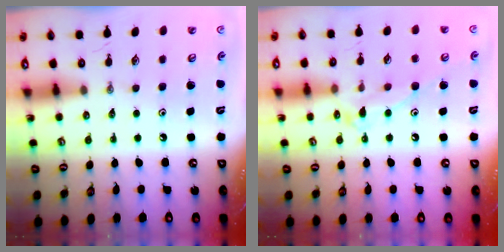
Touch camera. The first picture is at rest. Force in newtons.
{"total": 10.1, "press": 10.1, "slide": 0.6}